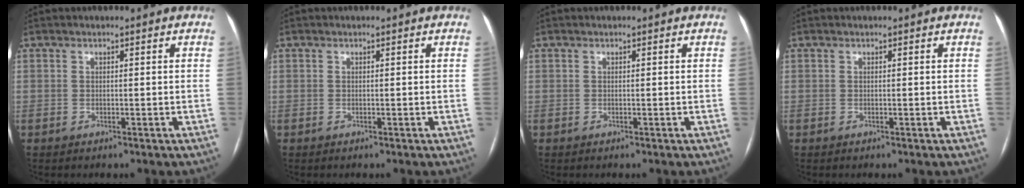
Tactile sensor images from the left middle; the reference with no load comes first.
{"total": 0.0}
{"total": 0.0}
{"total": 0.0}